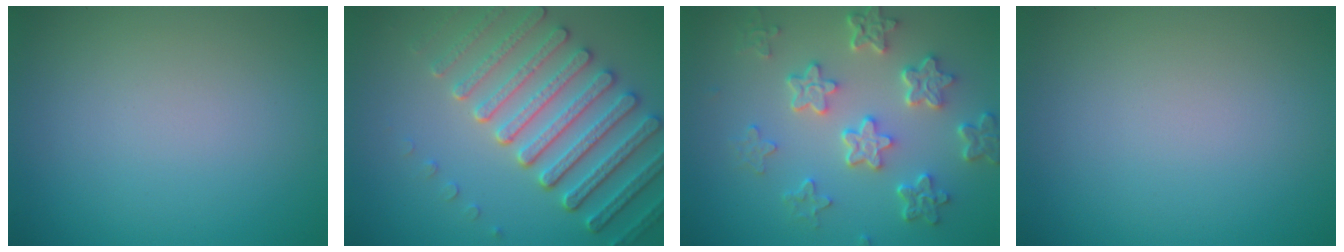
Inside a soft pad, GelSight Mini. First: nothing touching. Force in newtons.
{"total": 6.3, "press": 5.5, "slide": 3.1}
{"total": 5.7, "press": 4.2, "slide": 3.8}
{"total": 0.0}